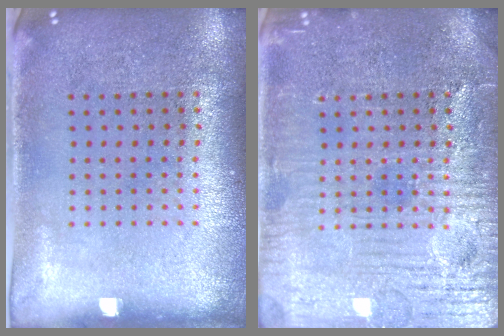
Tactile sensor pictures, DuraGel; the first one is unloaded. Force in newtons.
{"total": 5.3, "press": 5.3, "slide": 0.7}